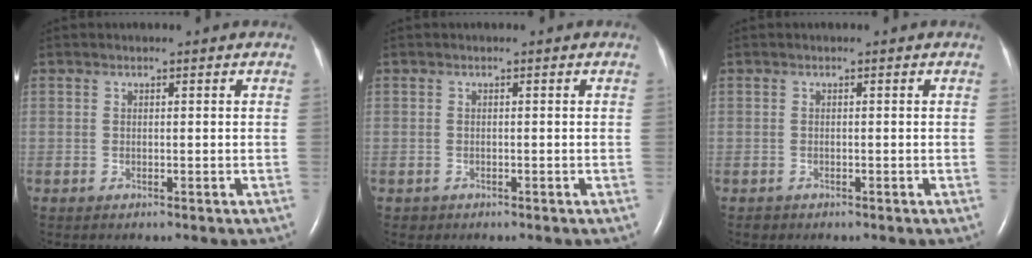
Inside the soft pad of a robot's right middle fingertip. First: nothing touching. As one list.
[{"total": 0.6, "force": [-0.4, 0.4, -0.1], "torque": [-0.005, 0.002, -0.006]}, {"total": 0.6, "force": [-0.5, 0.4, -0.1], "torque": [-0.003, 0.001, -0.009]}]